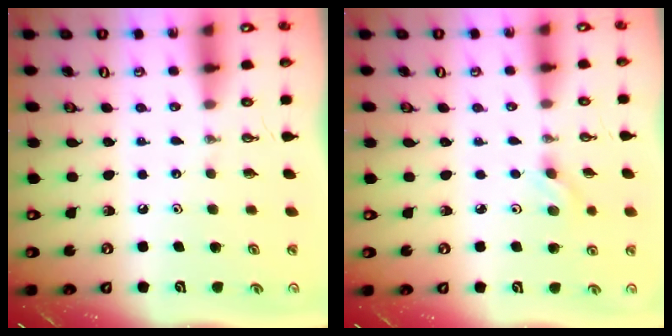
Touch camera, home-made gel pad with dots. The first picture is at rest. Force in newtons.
{"total": 3.5, "press": 3.0, "slide": 1.6}